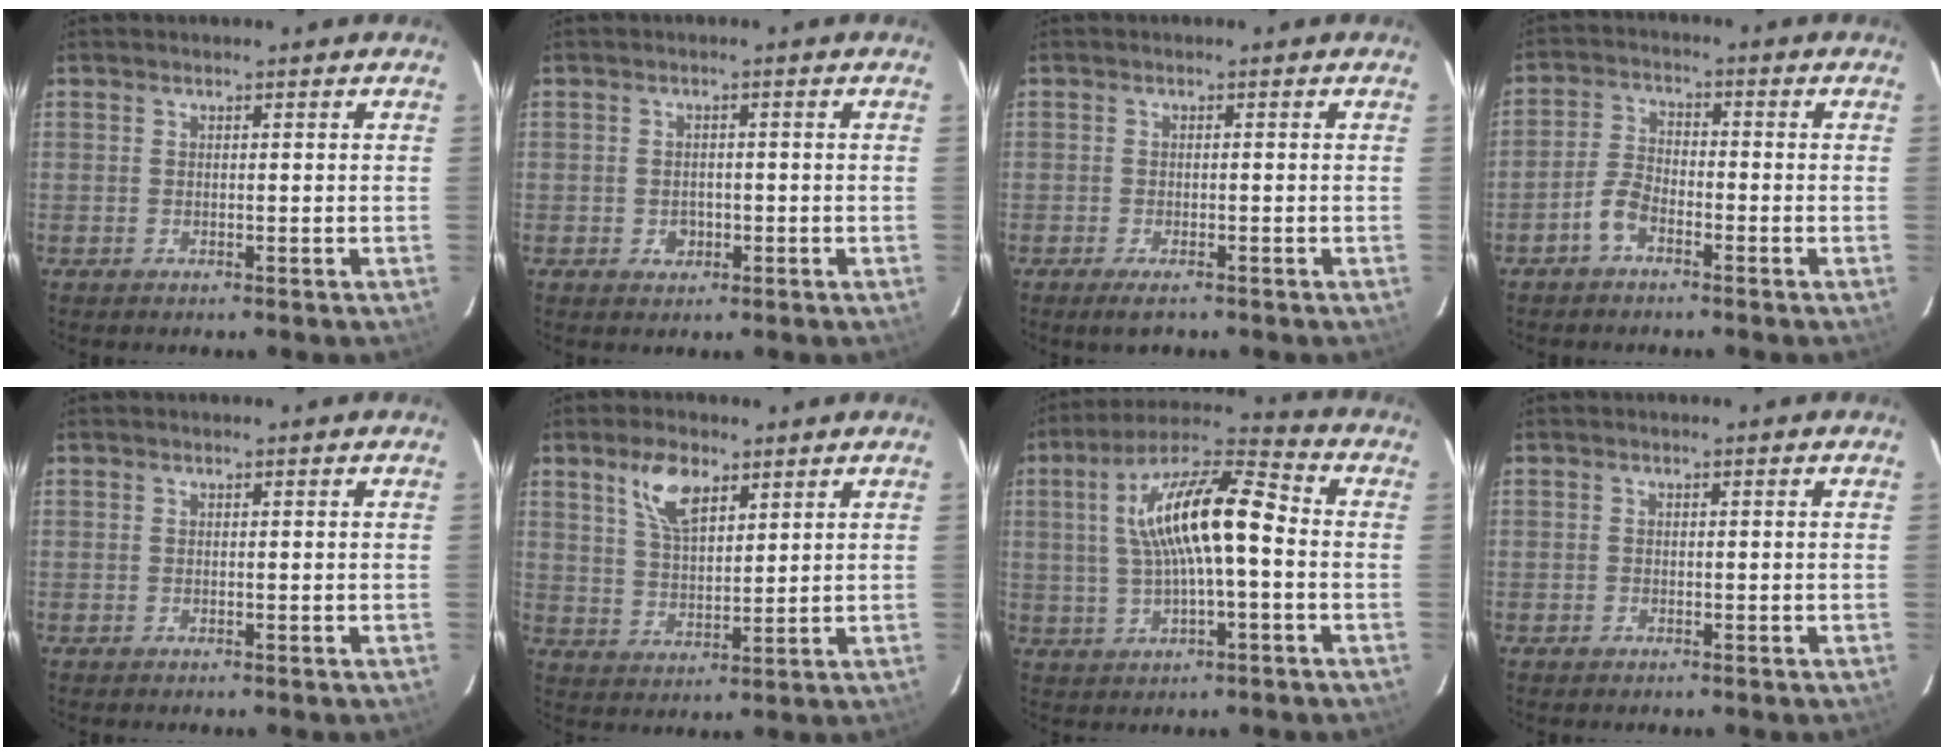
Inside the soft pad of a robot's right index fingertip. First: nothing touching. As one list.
[{"total": 2.4, "force": [-0.7, 2.1, 0.9], "torque": [-0.017, 0.002, -0.004]}, {"total": 2.9, "force": [-2.1, 0.8, 1.9], "torque": [-0.041, -0.007, -0.037]}, {"total": 4.3, "force": [-2.9, 2.0, 2.5], "torque": [-0.063, 0.013, -0.060]}, {"total": 0.0}, {"total": 8.1, "force": [4.6, 3.7, 5.5], "torque": [-0.104, 0.012, 0.091]}, {"total": 14.8, "force": [0.6, 3.7, 14.3], "torque": [-0.260, 0.026, 0.009]}, {"total": 0.7, "force": [-0.5, 0.5, 0.1], "torque": [-0.002, 0.001, -0.009]}]